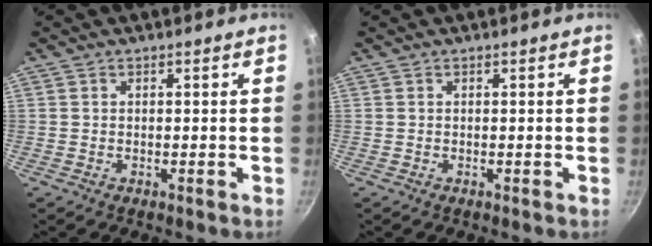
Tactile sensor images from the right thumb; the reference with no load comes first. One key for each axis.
{"total": 0.0}